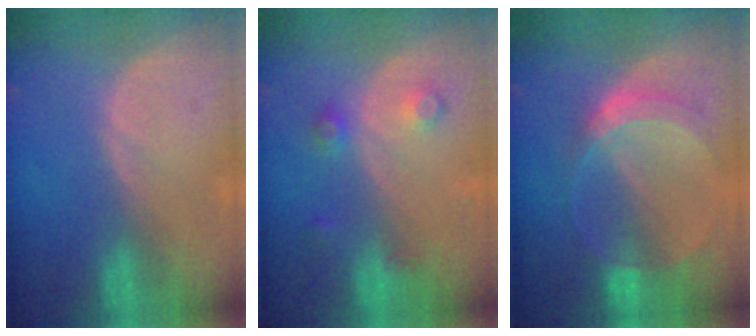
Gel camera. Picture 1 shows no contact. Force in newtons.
{"total": 3.7, "press": 3.5, "slide": 1.4}
{"total": 6.4, "press": 5.7, "slide": 2.9}